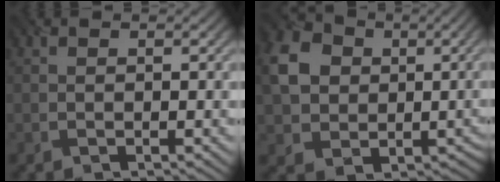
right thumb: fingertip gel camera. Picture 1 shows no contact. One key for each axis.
{"total": 8.5, "fx": 1.0, "fy": 7.4, "fz": 4.1, "tx": -0.111, "ty": 0.000, "tz": 0.018}